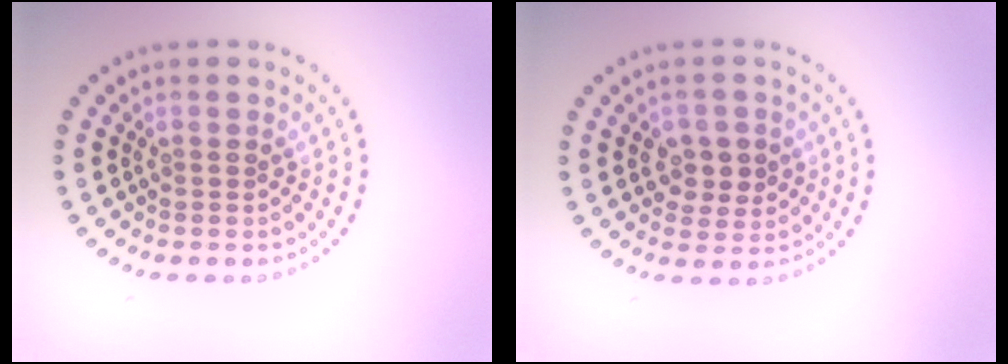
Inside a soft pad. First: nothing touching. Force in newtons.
{"total": 2.8, "press": 2.8, "slide": 0.5}